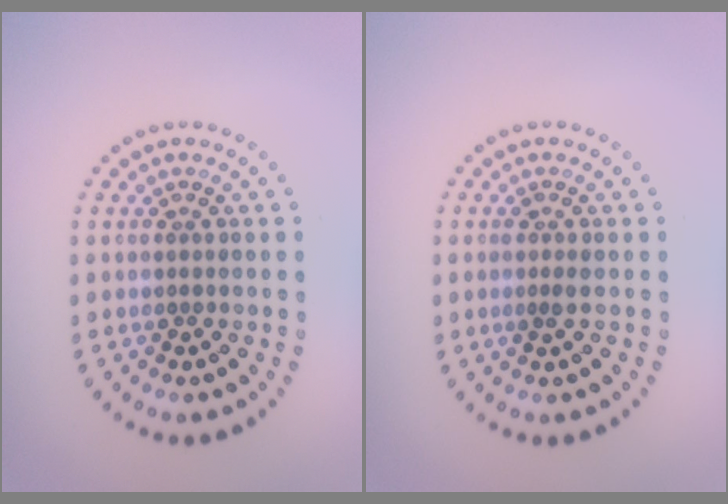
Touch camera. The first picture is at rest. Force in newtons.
{"total": 0.9, "press": 0.8, "slide": 0.5}